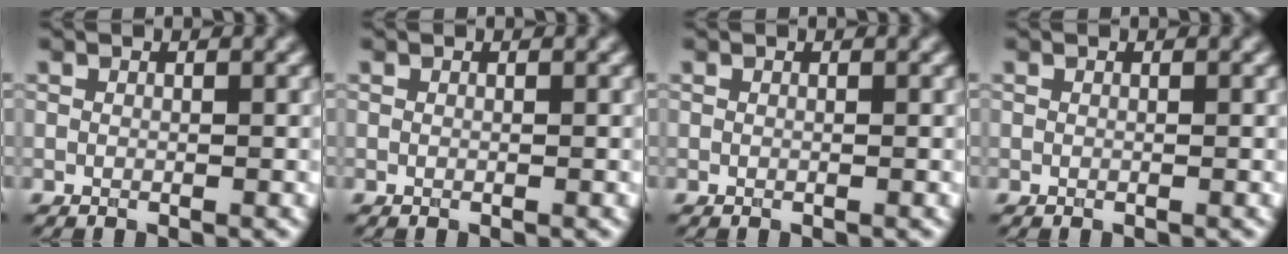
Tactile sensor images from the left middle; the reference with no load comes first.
{"total": 0.0}
{"total": 0.0}
{"total": 0.0}